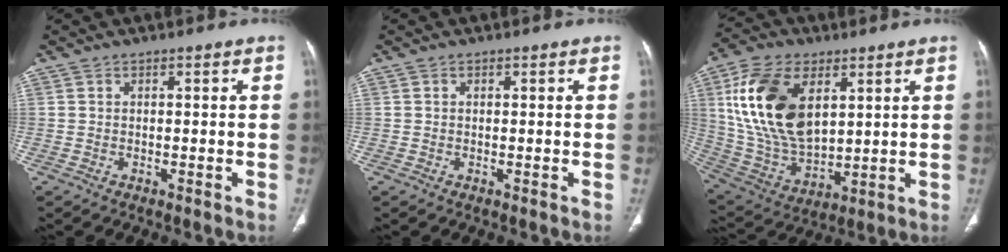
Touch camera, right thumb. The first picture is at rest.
{"total": 0.0}
{"total": 20.5, "force": [6.3, 12.0, 15.4], "torque": [-0.278, -0.022, 0.127]}